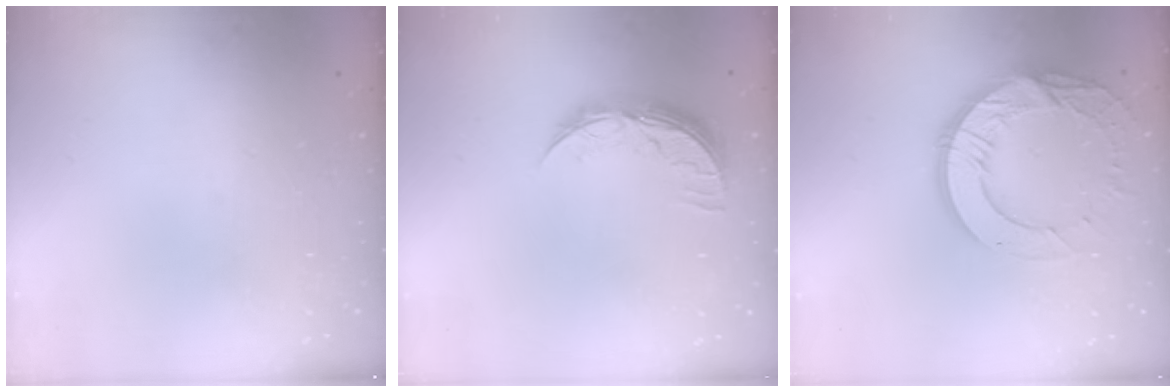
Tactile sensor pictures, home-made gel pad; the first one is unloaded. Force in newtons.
{"total": 9.0, "press": 9.0, "slide": 0.5}
{"total": 15.4, "press": 15.4, "slide": 0.9}